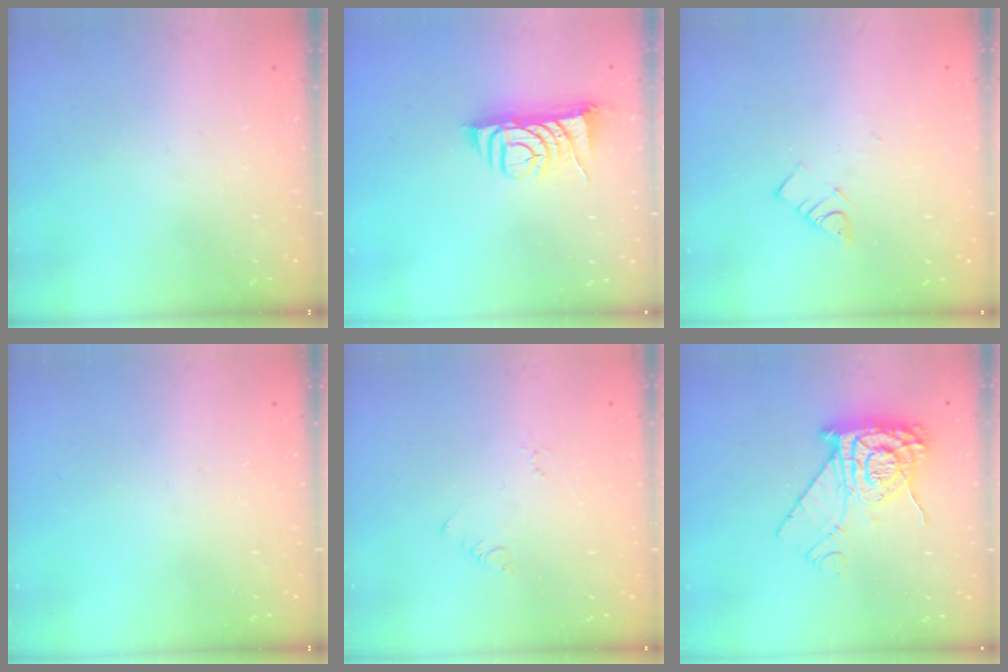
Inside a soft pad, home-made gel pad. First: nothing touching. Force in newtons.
{"total": 7.9, "press": 7.8, "slide": 1.1}
{"total": 3.7, "press": 3.7, "slide": 0.4}
{"total": 0.0}
{"total": 1.4, "press": 1.3, "slide": 0.3}
{"total": 11.2, "press": 11.2, "slide": 1.1}